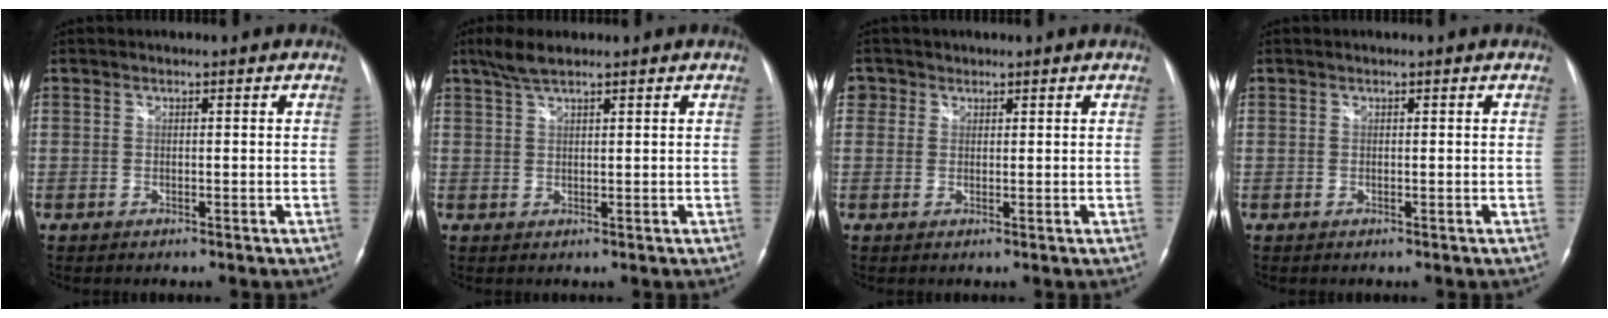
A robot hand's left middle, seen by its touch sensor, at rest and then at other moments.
{"total": 3.5, "force": [2.8, 0.5, 2.1], "torque": [-0.051, 0.009, 0.059]}
{"total": 2.5, "force": [1.2, 2.2, 0.1], "torque": [0.008, 0.005, 0.019]}
{"total": 0.0}